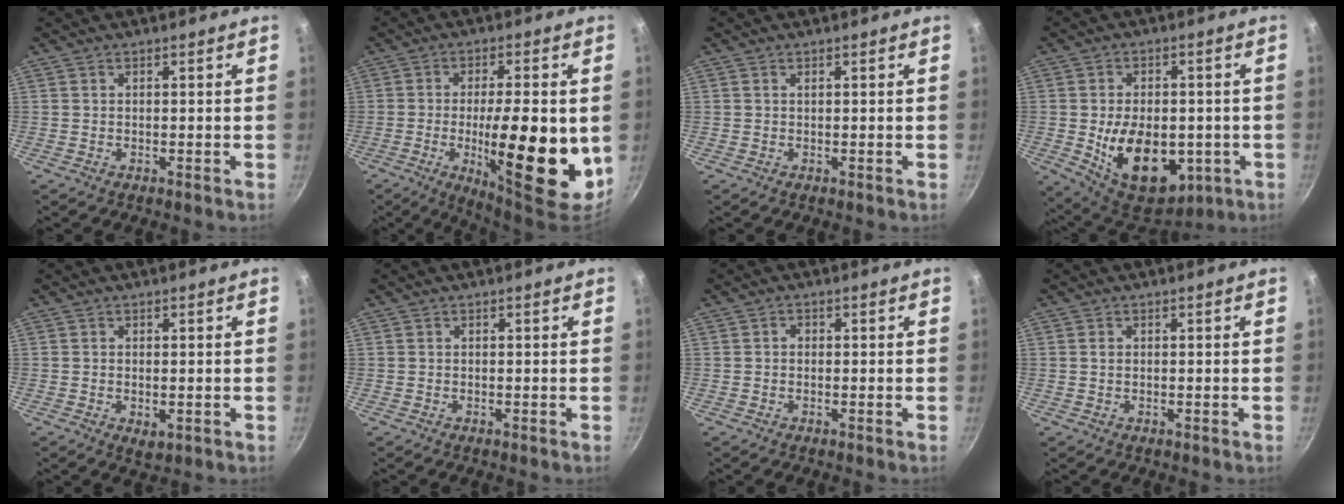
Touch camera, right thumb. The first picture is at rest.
{"total": 19.6, "force": [-3.0, 5.9, 18.5], "torque": [-0.272, 0.002, -0.041]}
{"total": 0.0}
{"total": 17.9, "force": [-3.3, 11.5, 13.3], "torque": [-0.177, -0.008, -0.031]}
{"total": 2.6, "force": [-0.3, 1.6, 2.0], "torque": [-0.028, -0.008, -0.002]}
{"total": 0.0}
{"total": 0.8, "force": [-0.1, 0.7, 0.4], "torque": [-0.008, 0.005, -0.003]}
{"total": 0.8, "force": [0.1, 0.5, 0.6], "torque": [-0.012, 0.001, 0.000]}